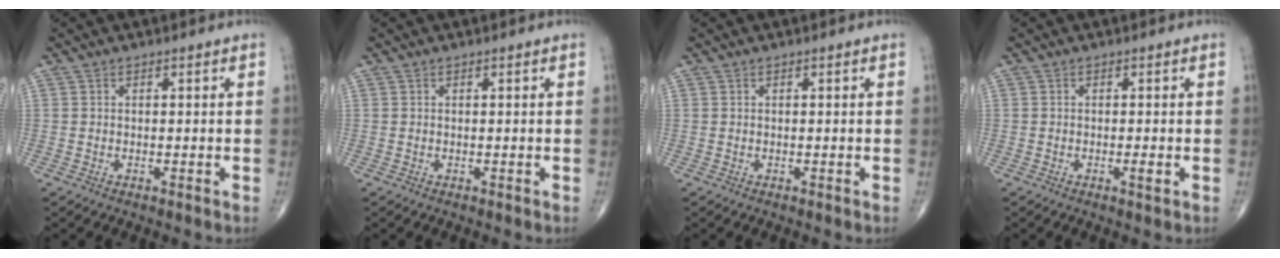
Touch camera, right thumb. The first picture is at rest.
{"total": 0.0}
{"total": 0.0}
{"total": 1.4, "force": [-0.4, 0.3, 1.3], "torque": [-0.022, -0.003, -0.009]}